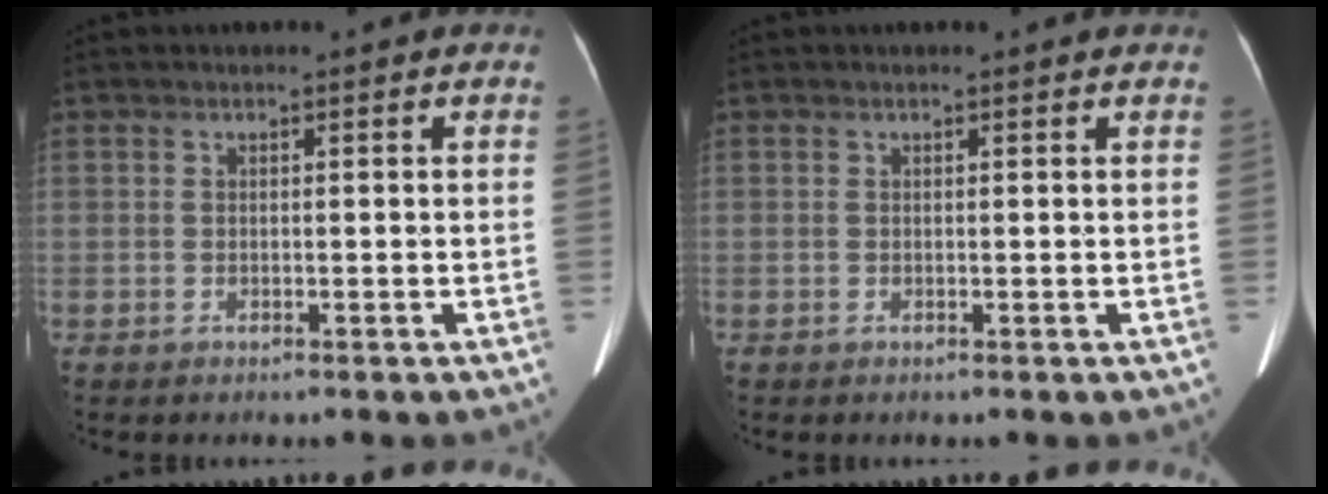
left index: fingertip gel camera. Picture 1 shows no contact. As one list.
[{"total": 0.6, "force": [0.6, 0.0, 0.1], "torque": [-0.004, -0.001, 0.002]}]